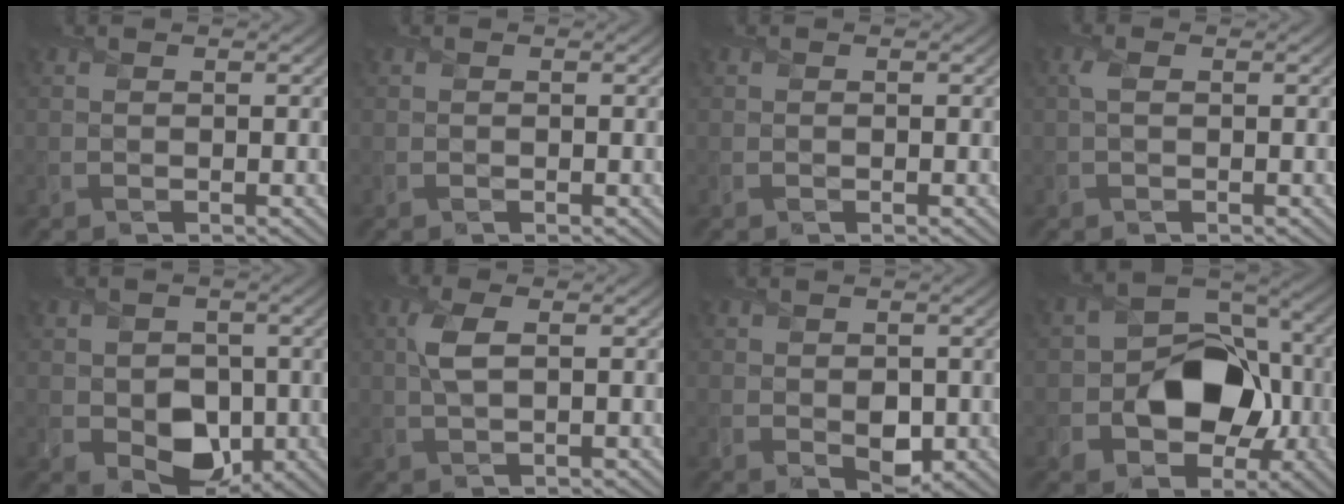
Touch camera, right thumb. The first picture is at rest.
{"total": 0.0}
{"total": 0.0}
{"total": 1.3, "force": [0.2, 0.5, 1.1], "torque": [-0.029, 0.002, 0.003]}
{"total": 6.2, "force": [-0.7, 5.0, 3.6], "torque": [-0.076, -0.020, -0.007]}
{"total": 3.2, "force": [0.7, 1.1, 2.9], "torque": [-0.071, 0.003, 0.013]}
{"total": 2.5, "force": [-0.1, 1.9, 1.7], "torque": [-0.035, -0.011, 0.006]}
{"total": 12.0, "force": [-2.4, 8.8, 7.8], "torque": [-0.111, 0.000, -0.052]}